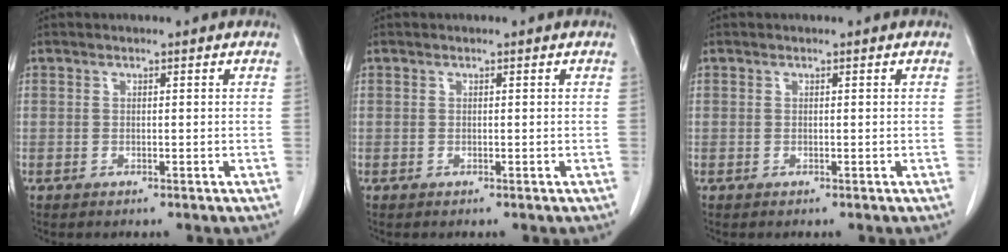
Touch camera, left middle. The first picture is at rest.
{"total": 0.0}
{"total": 0.0}